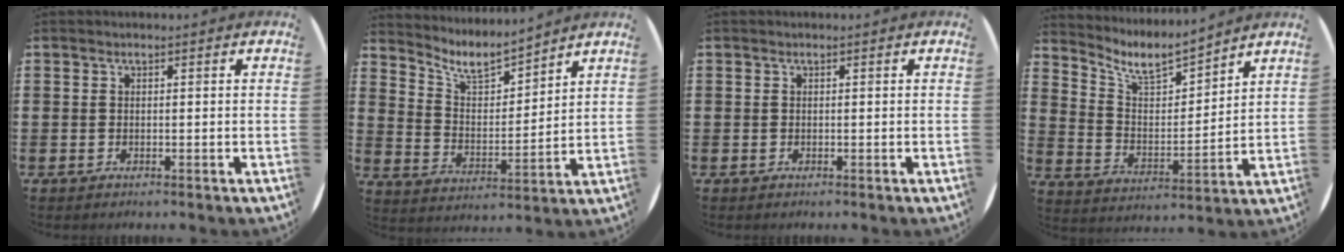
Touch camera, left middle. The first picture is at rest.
{"total": 7.0, "force": [6.3, 1.9, 2.5], "torque": [-0.073, -0.032, 0.111]}
{"total": 0.0}
{"total": 7.6, "force": [6.7, 2.0, 3.0], "torque": [-0.076, -0.039, 0.116]}